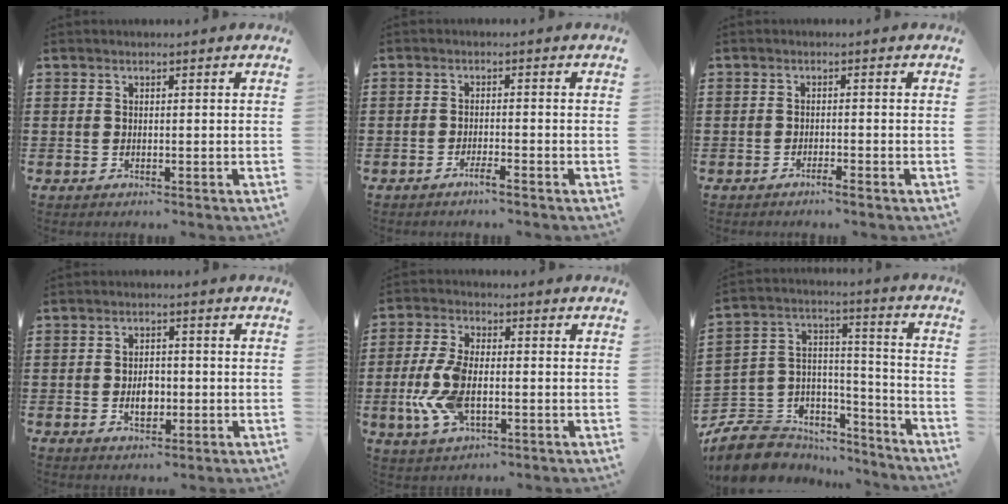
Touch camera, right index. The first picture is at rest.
{"total": 1.9, "force": [-1.4, 0.0, 1.2], "torque": [-0.020, -0.002, -0.025]}
{"total": 1.3, "force": [-1.1, 0.0, 0.7], "torque": [-0.013, -0.001, -0.020]}
{"total": 3.7, "force": [-0.7, 2.2, 2.9], "torque": [-0.047, 0.001, -0.013]}
{"total": 8.8, "force": [-1.8, 4.2, 7.4], "torque": [-0.182, -0.009, -0.041]}
{"total": 8.0, "force": [-6.0, 5.2, 1.3], "torque": [-0.048, 0.008, -0.111]}